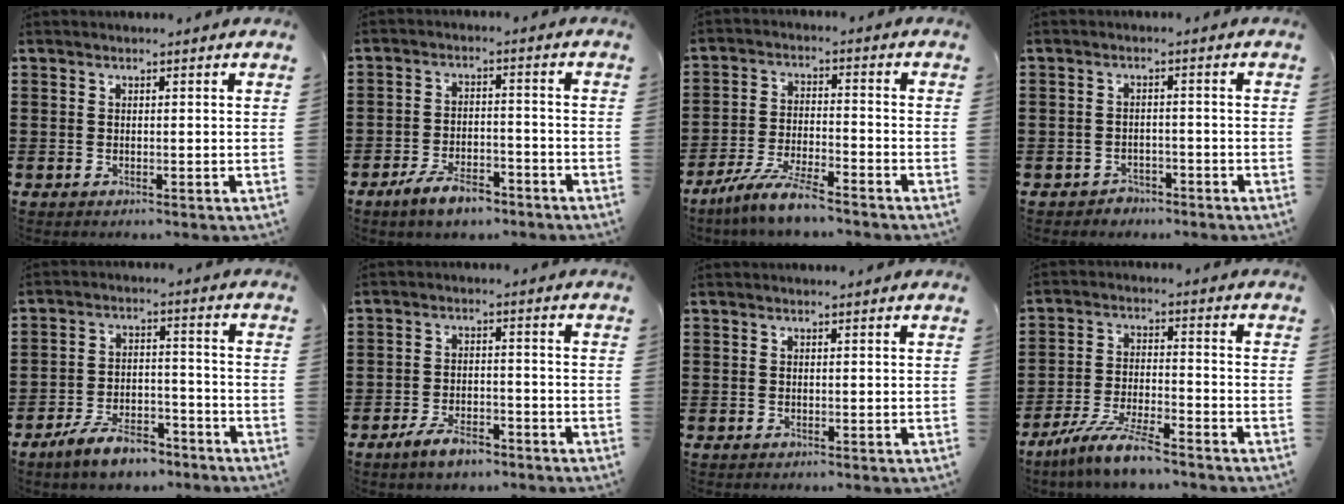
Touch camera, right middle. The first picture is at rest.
{"total": 5.7, "force": [-4.6, 1.8, 2.8], "torque": [-0.057, 0.007, -0.088]}
{"total": 7.3, "force": [-6.3, 0.4, 3.6], "torque": [-0.081, -0.008, -0.121]}
{"total": 2.0, "force": [-1.8, 0.7, -0.2], "torque": [-0.006, 0.002, -0.041]}
{"total": 7.2, "force": [-6.0, 2.1, 3.2], "torque": [-0.067, 0.010, -0.115]}
{"total": 4.5, "force": [-3.6, 1.5, 2.2], "torque": [-0.049, 0.004, -0.071]}
{"total": 0.0}
{"total": 7.7, "force": [-6.6, 0.4, 3.8], "torque": [-0.091, -0.009, -0.130]}